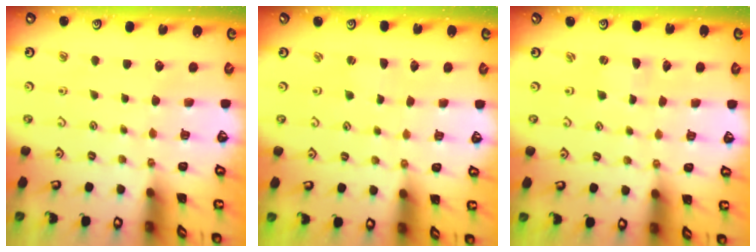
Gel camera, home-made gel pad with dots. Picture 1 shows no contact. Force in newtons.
{"total": 1.4, "press": 1.4, "slide": 0.3}
{"total": 1.3, "press": 1.3, "slide": 0.4}